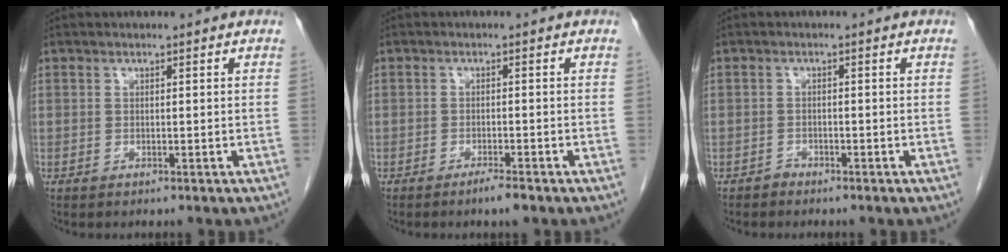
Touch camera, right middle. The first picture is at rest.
{"total": 2.1, "force": [-1.6, 0.1, 1.4], "torque": [-0.028, -0.003, -0.027]}
{"total": 0.9, "force": [-0.8, 0.4, -0.1], "torque": [0.004, 0.002, -0.018]}